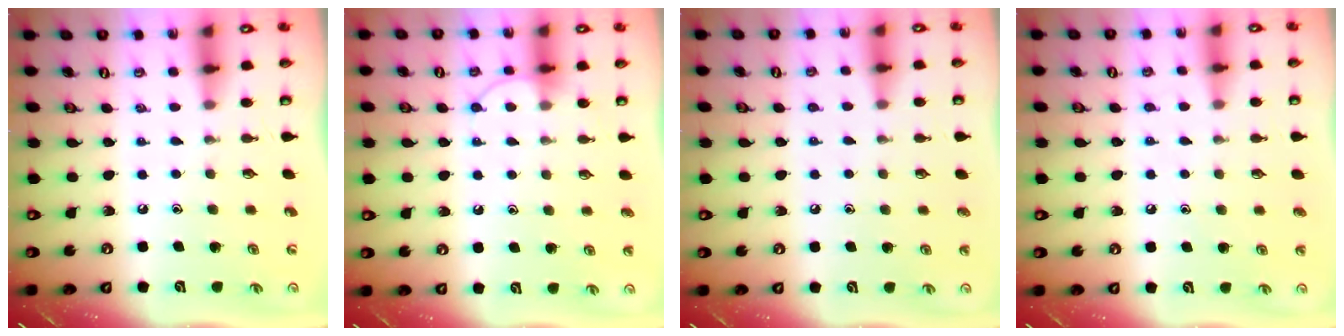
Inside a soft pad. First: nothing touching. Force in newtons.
{"total": 7.5, "press": 7.5, "slide": 0.8}
{"total": 4.2, "press": 4.1, "slide": 0.9}
{"total": 4.1, "press": 4.1, "slide": 0.4}